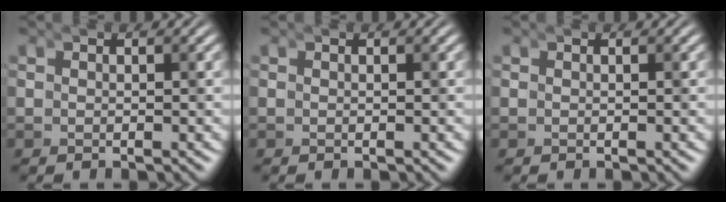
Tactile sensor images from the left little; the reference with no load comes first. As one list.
[{"total": 0.0}, {"total": 0.0}]